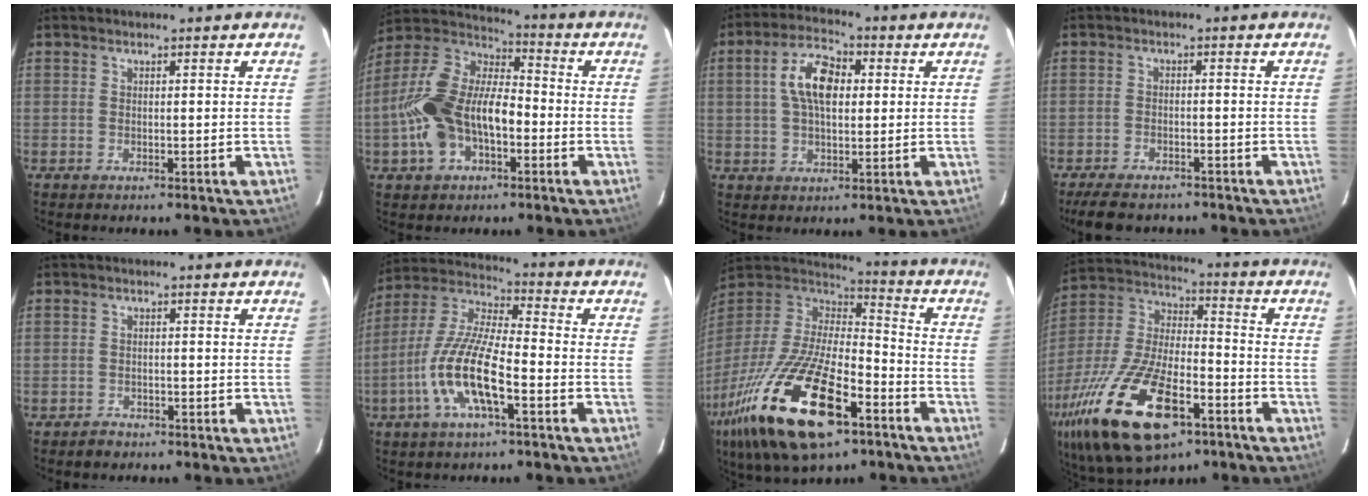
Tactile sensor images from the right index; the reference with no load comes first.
{"total": 17.7, "force": [-4.6, 10.4, 13.6], "torque": [-0.284, 0.015, -0.084]}
{"total": 9.2, "force": [1.7, 4.9, 7.6], "torque": [-0.141, 0.021, 0.030]}
{"total": 7.6, "force": [-6.5, 2.6, 3.1], "torque": [-0.080, -0.013, -0.106]}
{"total": 1.8, "force": [-1.5, 1.1, 0.0], "torque": [-0.001, 0.003, -0.023]}
{"total": 14.2, "force": [-5.7, 3.5, 12.5], "torque": [-0.260, -0.005, -0.114]}
{"total": 30.3, "force": [-16.4, 11.9, 22.5], "torque": [-0.456, -0.060, -0.281]}
{"total": 27.1, "force": [-14.1, 11.3, 20.2], "torque": [-0.422, -0.043, -0.243]}